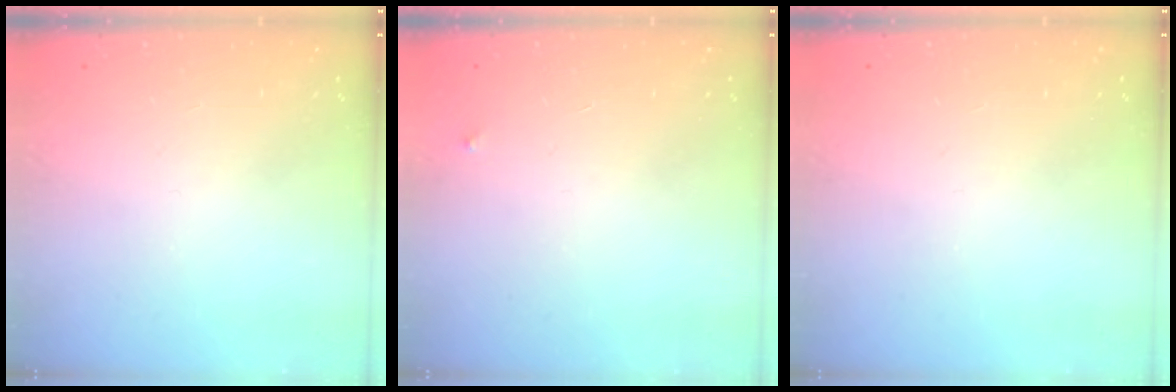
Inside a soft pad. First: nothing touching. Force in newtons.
{"total": 2.5, "press": 2.4, "slide": 0.4}
{"total": 0.0}